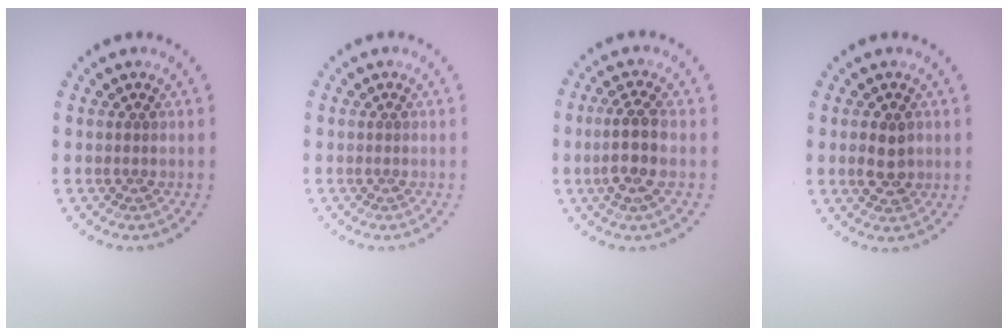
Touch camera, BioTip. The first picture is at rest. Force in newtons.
{"total": 0.0}
{"total": 3.3, "press": 2.9, "slide": 1.5}
{"total": 2.6, "press": 2.6, "slide": 0.0}